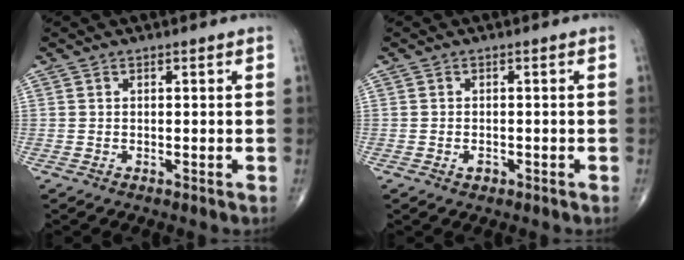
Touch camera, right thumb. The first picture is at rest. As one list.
[{"total": 1.3, "force": [-0.6, 0.9, 0.8], "torque": [-0.012, 0.003, -0.009]}]